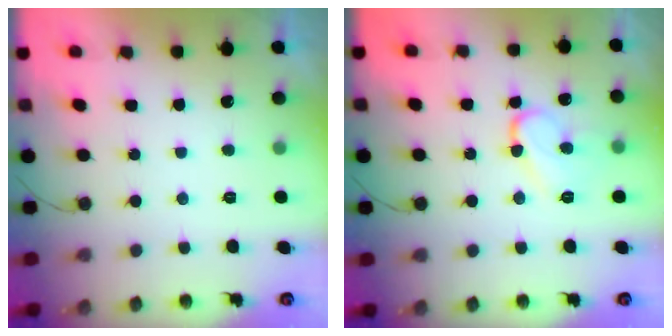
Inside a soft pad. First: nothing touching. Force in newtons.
{"total": 10.3, "press": 10.2, "slide": 1.1}